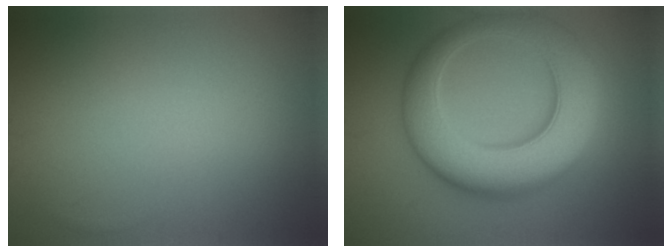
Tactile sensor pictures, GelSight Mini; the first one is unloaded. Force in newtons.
{"total": 10.4, "press": 10.4, "slide": 0.4}